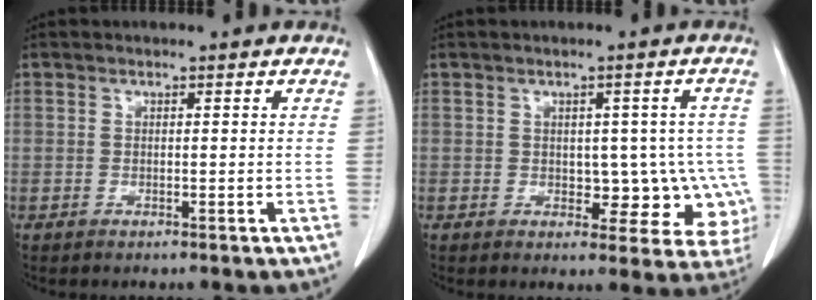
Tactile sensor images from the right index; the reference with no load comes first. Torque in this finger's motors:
{"motor_torque": [-0.07, 0.17, 0.14, 0.00]}